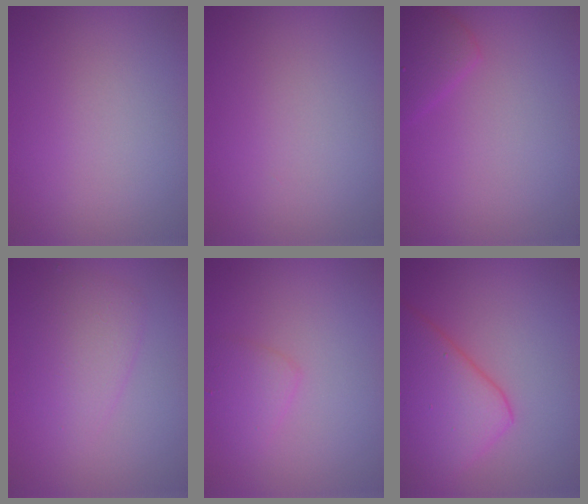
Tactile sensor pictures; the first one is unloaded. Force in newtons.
{"total": 0.0}
{"total": 2.1, "press": 2.1, "slide": 0.2}
{"total": 2.6, "press": 2.6, "slide": 0.1}
{"total": 1.7, "press": 1.7, "slide": 0.0}
{"total": 7.4, "press": 7.4, "slide": 0.4}